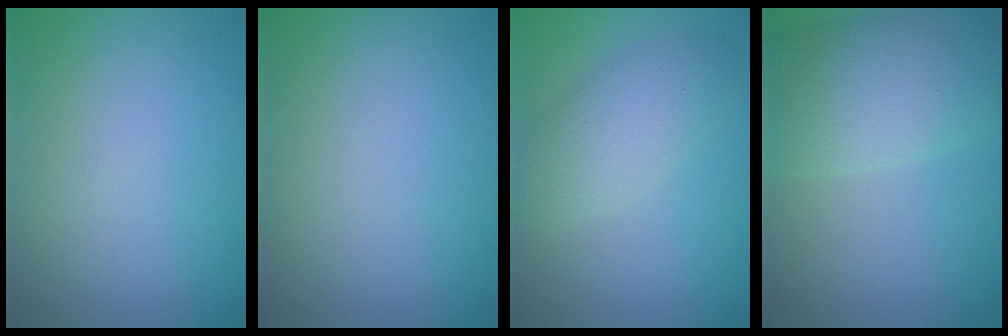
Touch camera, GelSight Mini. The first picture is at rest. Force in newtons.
{"total": 0.0}
{"total": 3.7, "press": 3.7, "slide": 0.1}
{"total": 7.5, "press": 7.5, "slide": 0.6}